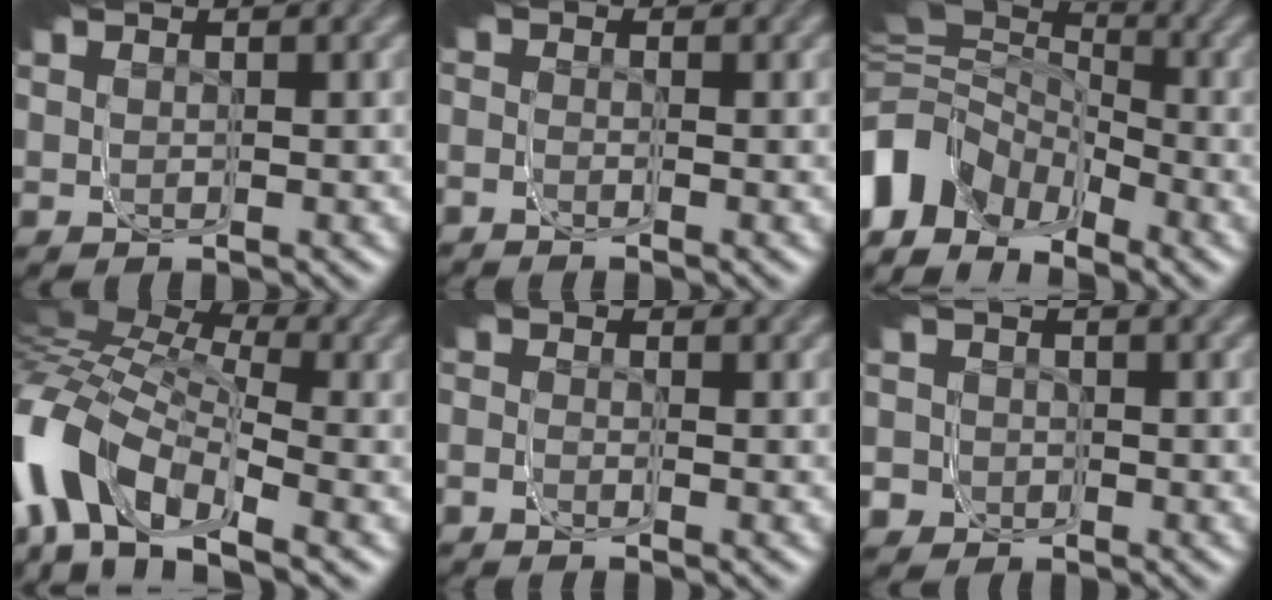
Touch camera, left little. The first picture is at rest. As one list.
[{"total": 0.6, "force": [-0.4, -0.1, 0.4], "torque": [0.022, 0.002, -0.009]}, {"total": 8.2, "force": [-5.0, 4.7, 4.5], "torque": [-0.054, -0.001, -0.085]}, {"total": 6.9, "force": [-4.2, 3.4, 4.3], "torque": [-0.060, 0.001, -0.079]}, {"total": 0.8, "force": [-0.5, 0.2, 0.6], "torque": [0.020, 0.001, -0.010]}, {"total": 5.2, "force": [-1.1, 4.6, 2.1], "torque": [-0.036, -0.022, -0.018]}]